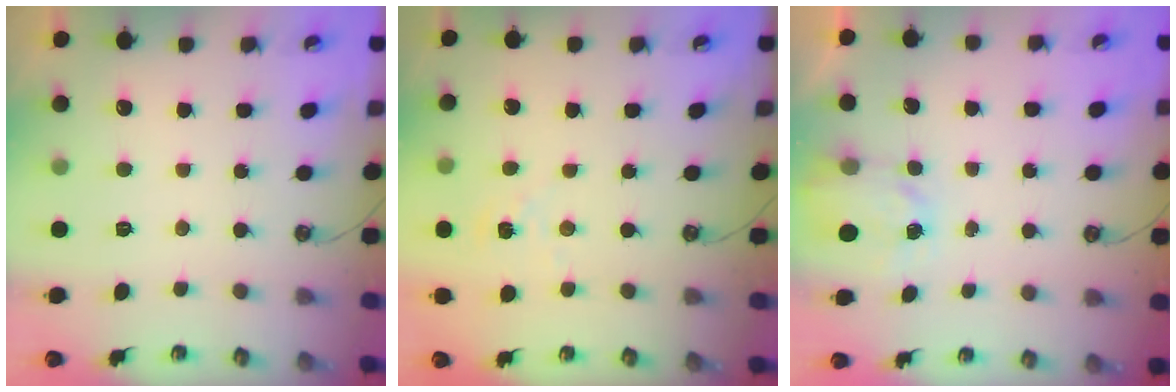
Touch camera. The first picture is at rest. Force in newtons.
{"total": 1.0, "press": 1.0, "slide": 0.2}
{"total": 2.9, "press": 2.8, "slide": 0.4}